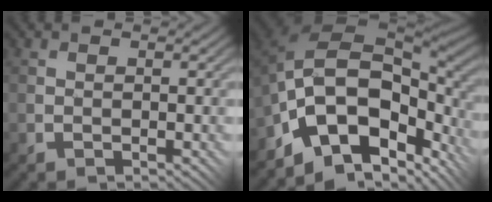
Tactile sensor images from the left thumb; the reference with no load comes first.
{"total": 13.6, "force": [-5.7, 7.8, 9.5], "torque": [-0.169, -0.013, -0.098]}